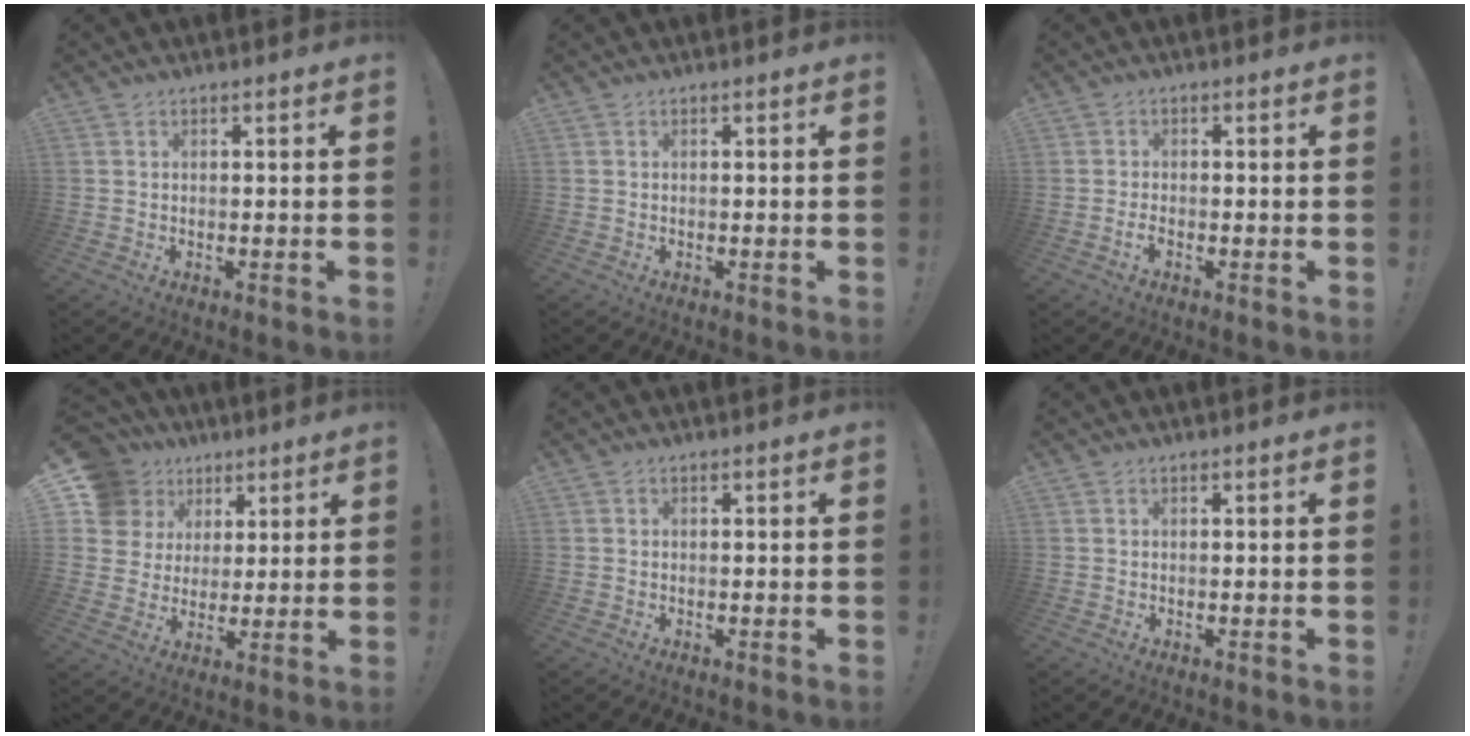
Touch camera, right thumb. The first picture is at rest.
{"total": 0.0}
{"total": 1.7, "force": [-1.0, 0.9, 1.1], "torque": [-0.008, 0.000, -0.019]}
{"total": 12.9, "force": [5.7, 10.8, 3.9], "torque": [-0.050, -0.032, 0.125]}
{"total": 0.0}
{"total": 0.0}